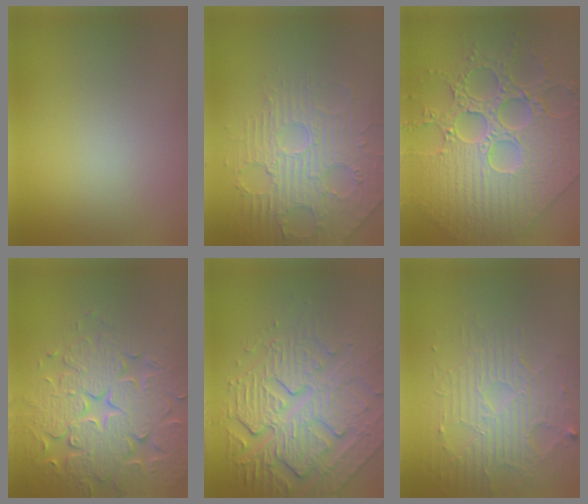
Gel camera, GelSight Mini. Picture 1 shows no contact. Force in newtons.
{"total": 4.8, "press": 3.8, "slide": 2.9}
{"total": 8.9, "press": 7.2, "slide": 5.2}
{"total": 7.8, "press": 7.6, "slide": 1.6}
{"total": 8.4, "press": 5.8, "slide": 6.0}
{"total": 4.0, "press": 3.4, "slide": 2.1}